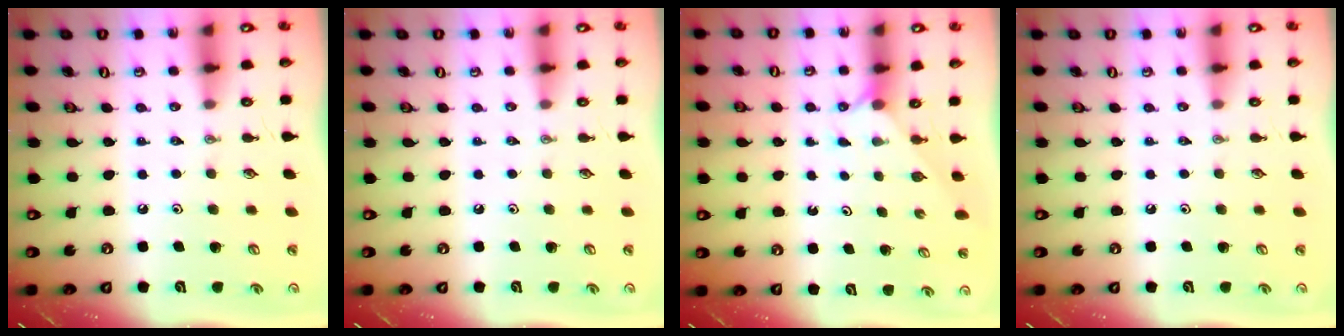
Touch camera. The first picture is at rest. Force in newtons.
{"total": 0.0}
{"total": 1.2, "press": 1.2, "slide": 0.2}
{"total": 0.0}